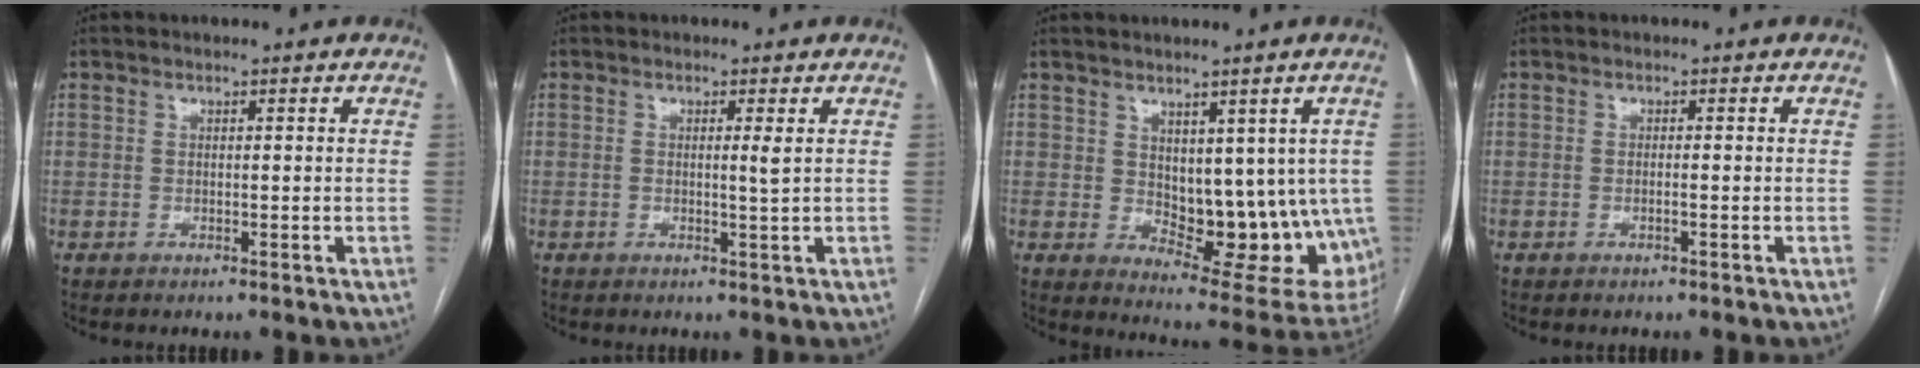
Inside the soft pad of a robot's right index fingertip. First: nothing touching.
{"total": 1.5, "force": [0.3, -0.4, 1.4], "torque": [-0.023, -0.002, 0.004]}
{"total": 14.4, "force": [0.3, 7.4, 12.4], "torque": [-0.141, -0.009, 0.024]}
{"total": 0.6, "force": [-0.2, -0.1, 0.6], "torque": [-0.011, 0.001, -0.003]}